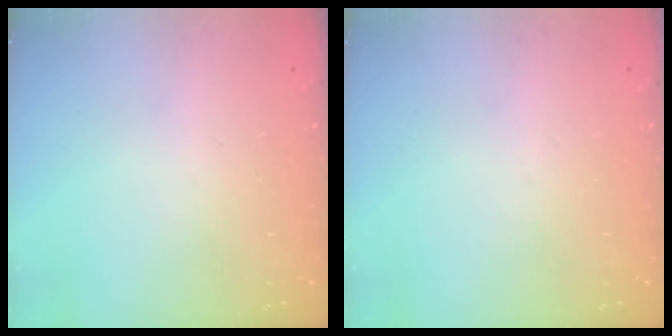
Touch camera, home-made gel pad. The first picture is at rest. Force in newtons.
{"total": 0.0}